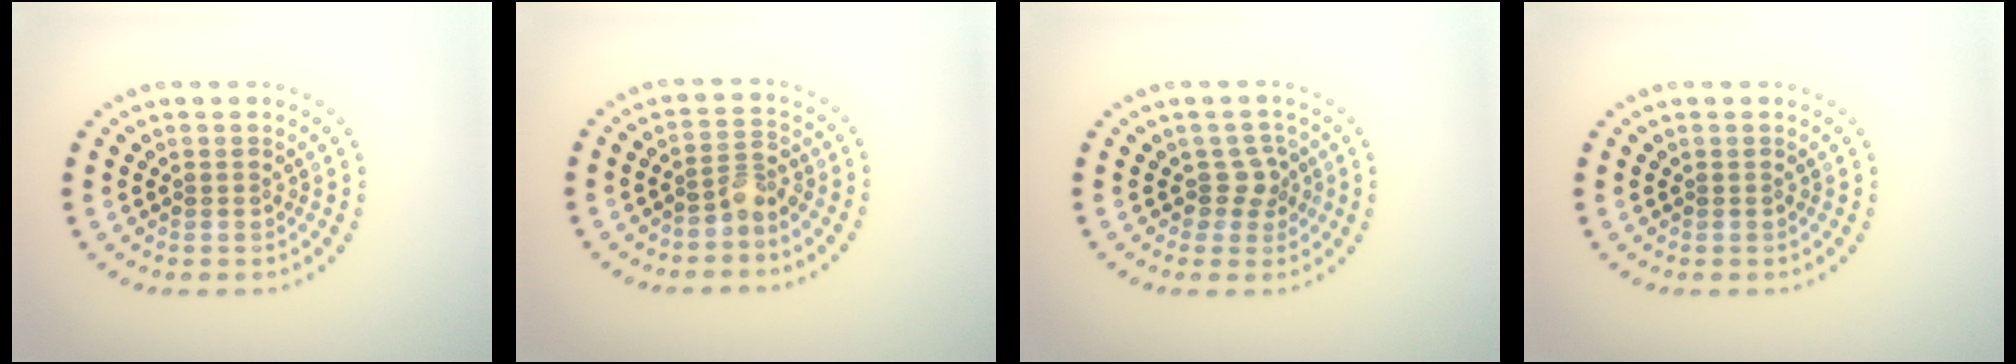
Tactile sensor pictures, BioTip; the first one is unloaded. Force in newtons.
{"total": 2.0, "press": 1.5, "slide": 1.4}
{"total": 1.9, "press": 1.4, "slide": 1.2}
{"total": 0.0}